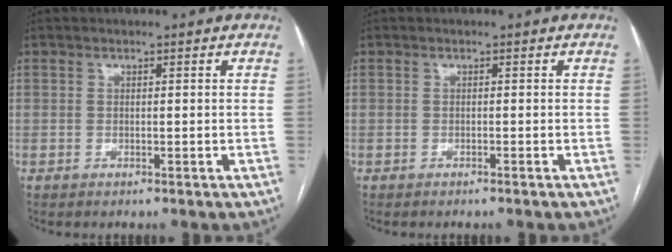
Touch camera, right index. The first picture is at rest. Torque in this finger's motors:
{"motor_torque": [0.14, -0.03, 0.00, 0.01]}